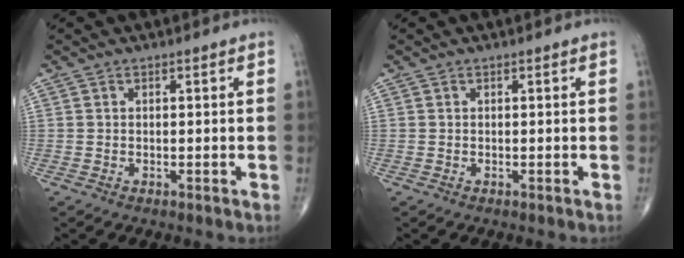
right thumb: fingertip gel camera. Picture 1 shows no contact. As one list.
[{"total": 0.0}]